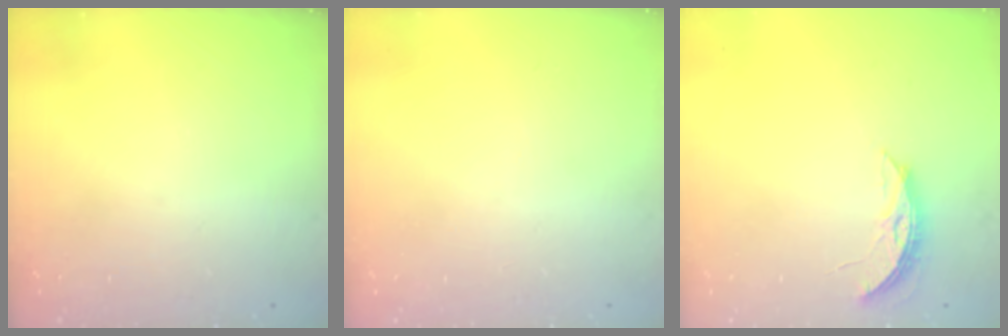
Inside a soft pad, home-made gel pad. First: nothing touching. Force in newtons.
{"total": 0.0}
{"total": 4.6, "press": 4.5, "slide": 0.4}